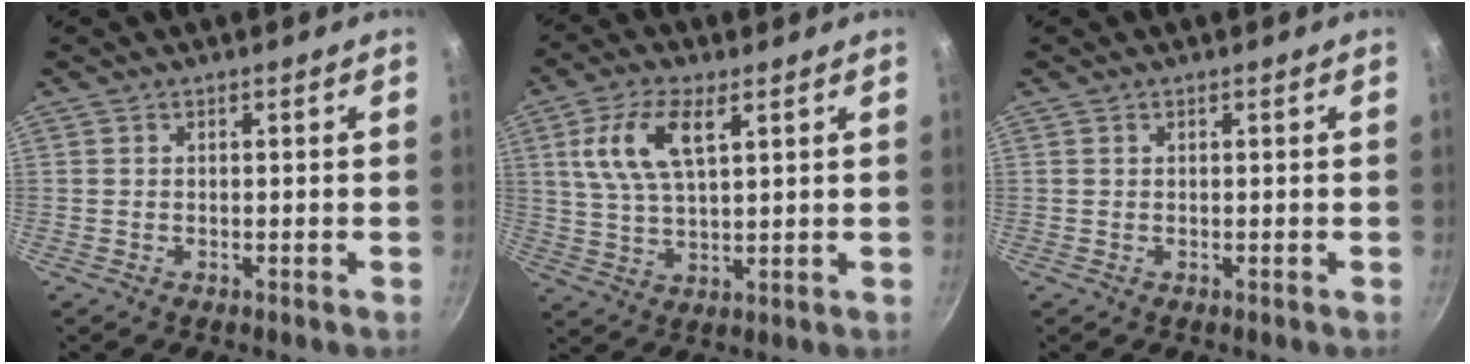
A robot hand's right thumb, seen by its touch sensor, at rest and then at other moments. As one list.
[{"total": 10.6, "force": [4.1, 4.7, 8.6], "torque": [-0.178, -0.004, 0.083]}, {"total": 0.0}]